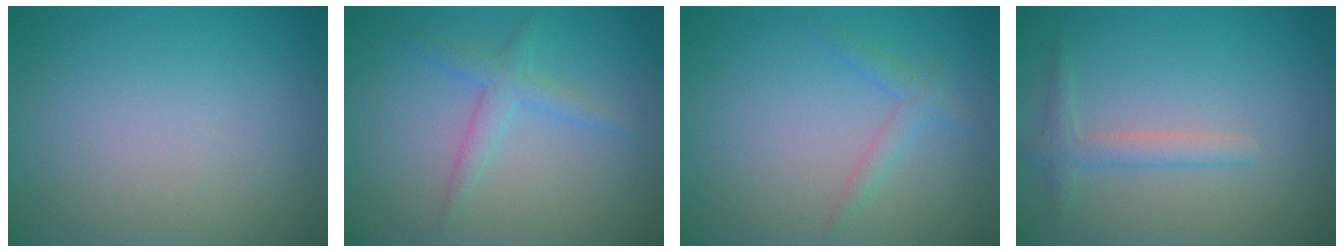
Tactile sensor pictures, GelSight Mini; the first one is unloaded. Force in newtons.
{"total": 1.3, "press": 1.3, "slide": 0.1}
{"total": 1.4, "press": 1.4, "slide": 0.1}
{"total": 1.9, "press": 1.9, "slide": 0.0}